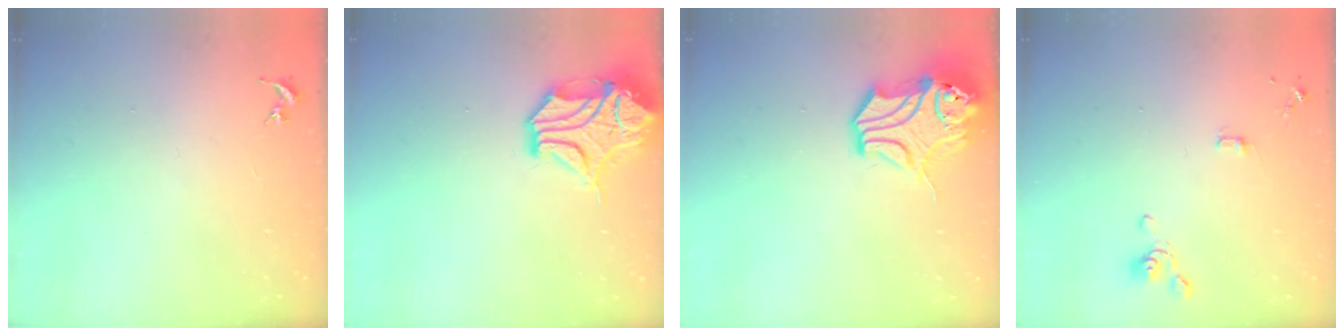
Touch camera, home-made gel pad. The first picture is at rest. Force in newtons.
{"total": 15.8, "press": 15.6, "slide": 2.5}
{"total": 14.2, "press": 14.1, "slide": 1.9}
{"total": 4.4, "press": 4.0, "slide": 1.8}